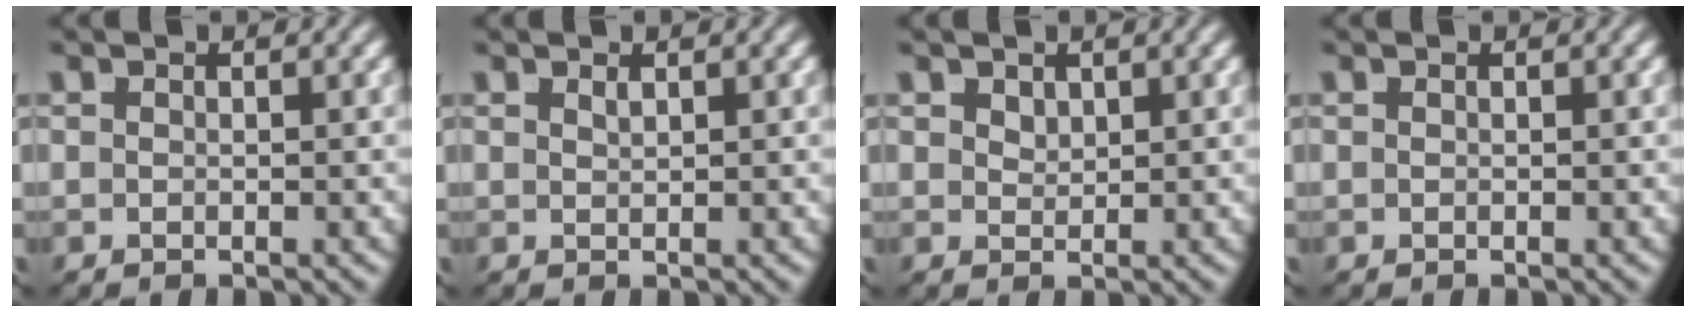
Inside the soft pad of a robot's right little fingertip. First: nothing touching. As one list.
[{"total": 0.9, "force": [0.4, -0.8, 0.0], "torque": [0.007, -0.003, 0.014]}, {"total": 1.2, "force": [1.2, -0.1, 0.3], "torque": [0.004, -0.007, 0.033]}, {"total": 0.0}]